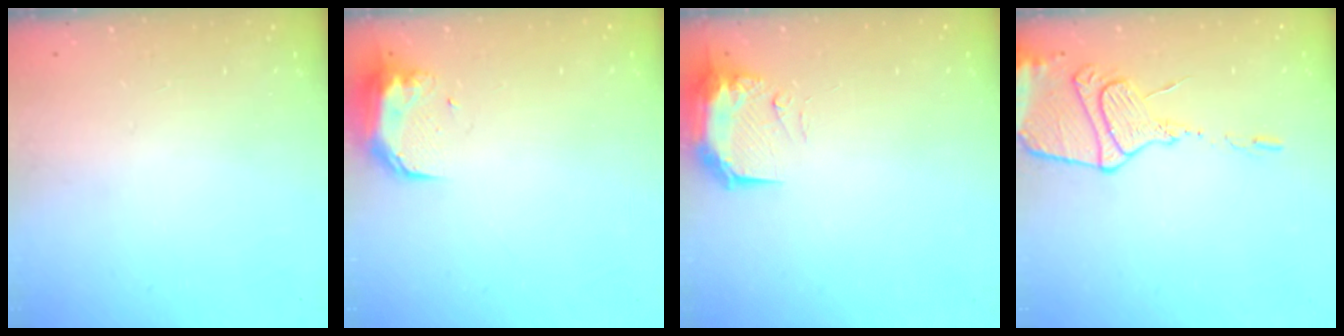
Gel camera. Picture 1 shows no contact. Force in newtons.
{"total": 9.2, "press": 9.2, "slide": 0.6}
{"total": 11.4, "press": 10.0, "slide": 5.4}
{"total": 14.1, "press": 14.0, "slide": 1.3}